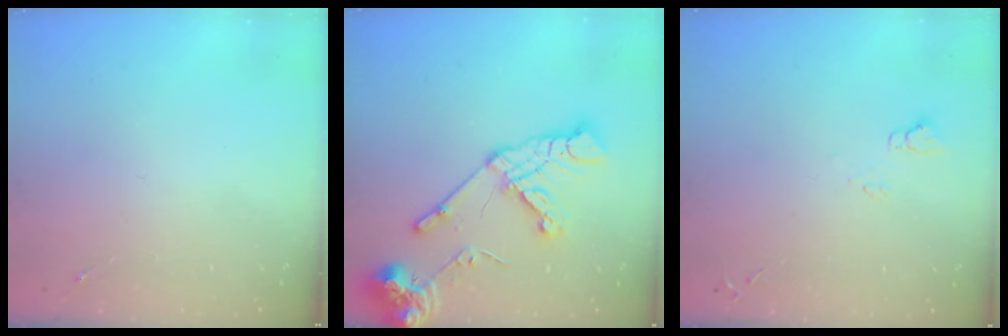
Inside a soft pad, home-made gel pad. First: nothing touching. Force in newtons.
{"total": 16.3, "press": 16.2, "slide": 2.1}
{"total": 5.0, "press": 5.0, "slide": 0.6}